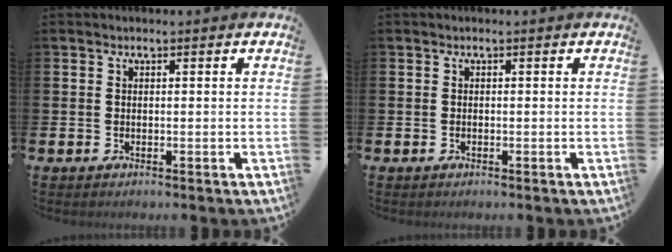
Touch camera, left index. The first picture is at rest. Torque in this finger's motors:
{"motor_torque": [-0.15, 0.05, -0.06, -0.01]}